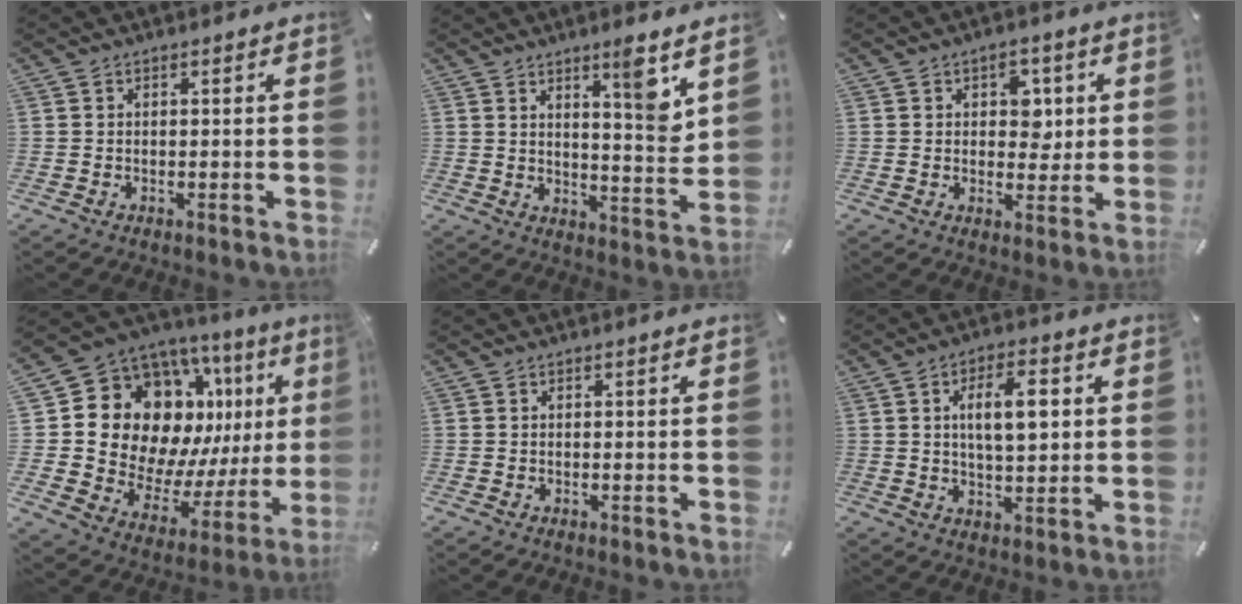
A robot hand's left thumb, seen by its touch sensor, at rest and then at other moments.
{"total": 9.0, "force": [5.5, 1.2, 6.9], "torque": [-0.090, -0.047, 0.083]}
{"total": 6.0, "force": [1.4, 4.6, 3.6], "torque": [-0.033, -0.006, 0.015]}
{"total": 19.6, "force": [7.1, 14.6, 11.0], "torque": [-0.180, -0.076, 0.161]}
{"total": 0.0}
{"total": 9.6, "force": [2.1, 4.5, 8.2], "torque": [-0.138, -0.002, 0.028]}